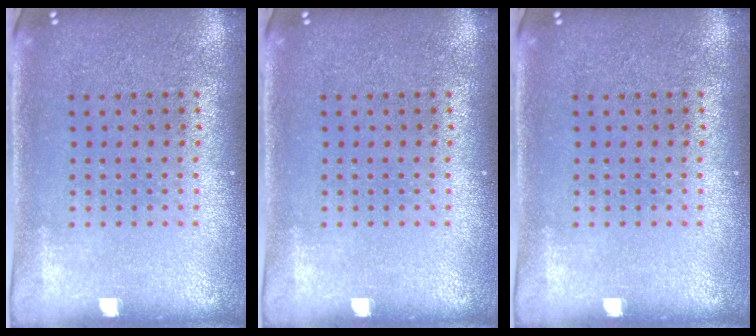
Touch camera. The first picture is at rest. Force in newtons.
{"total": 0.0}
{"total": 0.0}